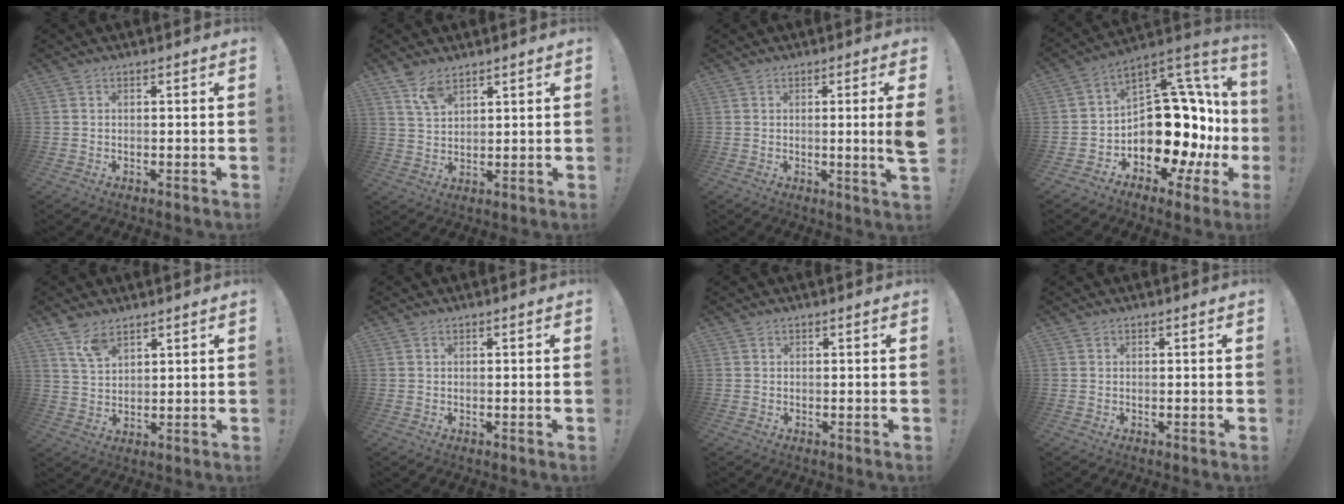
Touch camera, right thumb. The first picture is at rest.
{"total": 6.2, "force": [4.4, 2.7, 3.4], "torque": [-0.056, -0.022, 0.081]}
{"total": 6.5, "force": [0.3, -0.8, 6.4], "torque": [-0.100, -0.007, 0.000]}
{"total": 20.1, "force": [-3.4, 13.8, 14.3], "torque": [-0.182, -0.013, -0.018]}
{"total": 6.7, "force": [4.9, 3.0, 3.4], "torque": [-0.061, -0.024, 0.091]}
{"total": 0.6, "force": [0.1, -0.3, 0.5], "torque": [-0.009, -0.001, 0.001]}
{"total": 0.0}
{"total": 0.0}